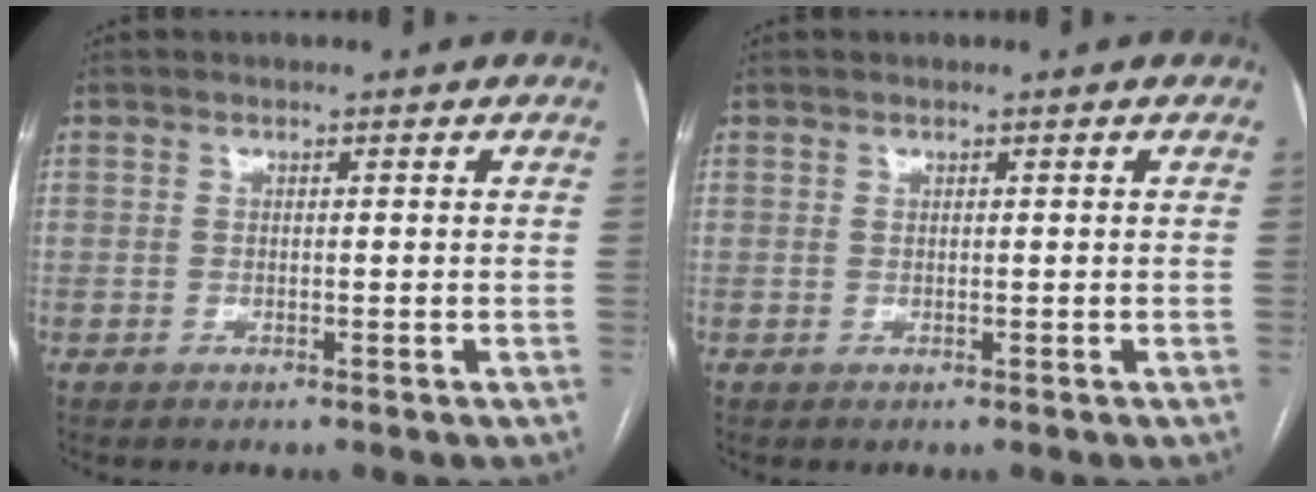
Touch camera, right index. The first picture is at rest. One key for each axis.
{"total": 0.0}